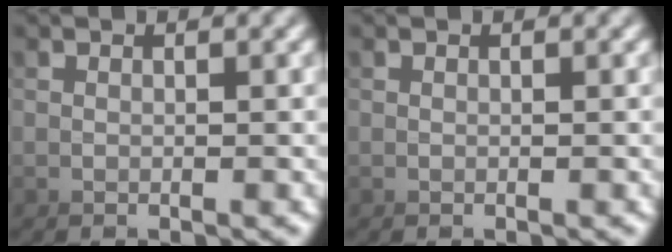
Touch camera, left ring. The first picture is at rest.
{"total": 0.0}